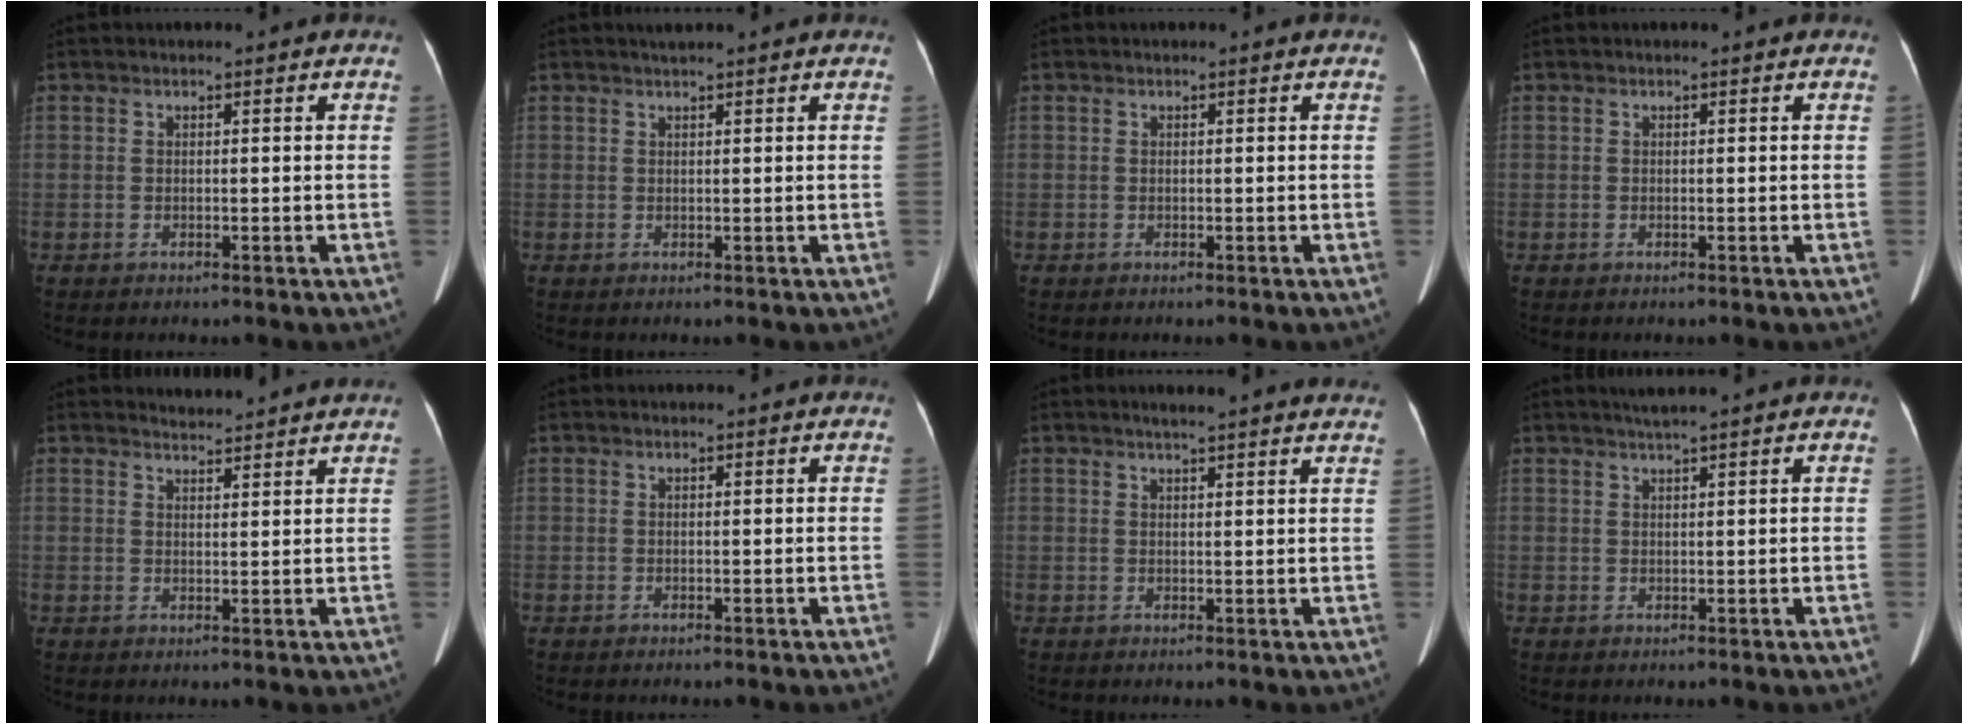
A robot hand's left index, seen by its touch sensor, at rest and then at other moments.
{"total": 1.3, "force": [1.1, -0.2, 0.7], "torque": [-0.012, 0.008, 0.023]}
{"total": 0.0}
{"total": 0.0}
{"total": 3.4, "force": [3.3, -0.4, 0.0], "torque": [-0.007, 0.004, 0.045]}
{"total": 0.0}
{"total": 9.4, "force": [8.4, 0.3, 4.2], "torque": [-0.052, 0.013, 0.085]}
{"total": 2.4, "force": [2.0, -0.6, 1.2], "torque": [-0.016, 0.008, 0.037]}